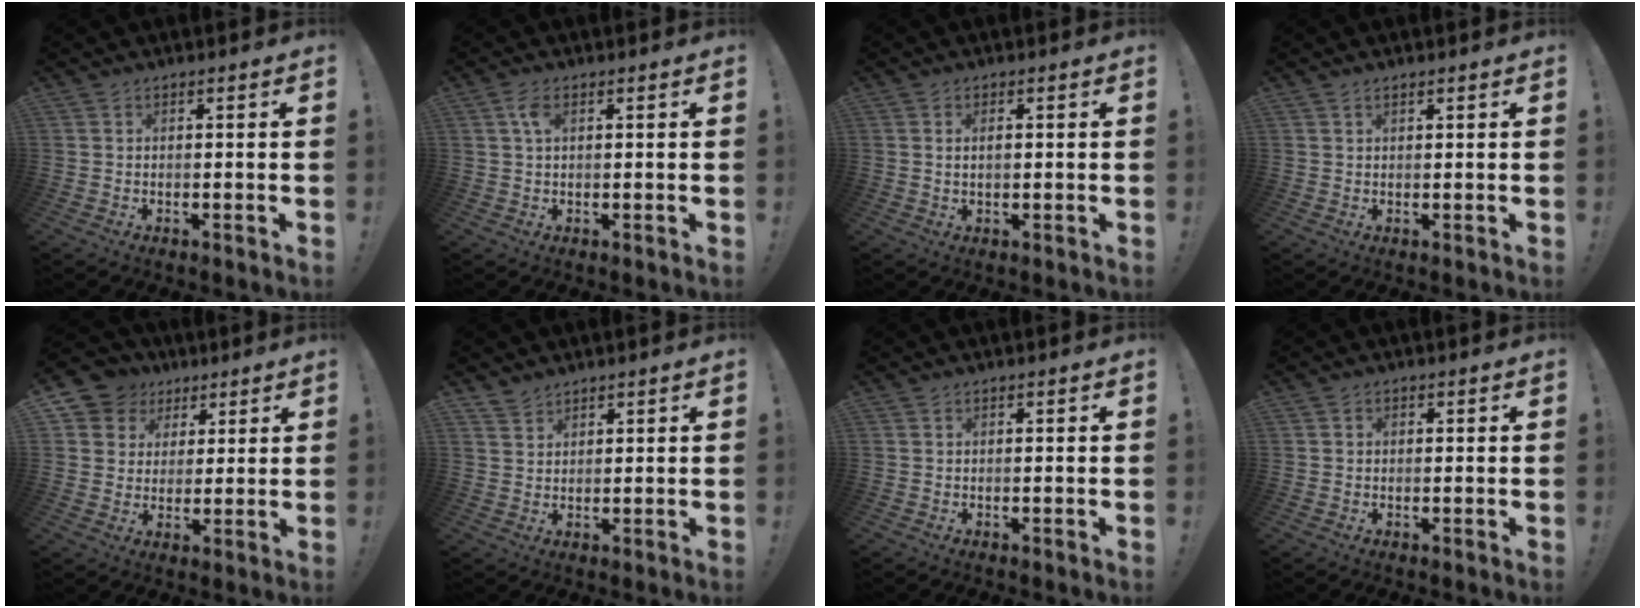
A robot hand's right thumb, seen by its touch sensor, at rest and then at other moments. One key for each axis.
{"total": 3.8, "fx": 1.3, "fy": 1.8, "fz": 3.1, "tx": -0.051, "ty": 0.000, "tz": 0.020}
{"total": 1.7, "fx": 0.2, "fy": 0.6, "fz": 1.5, "tx": -0.030, "ty": 0.002, "tz": 0.003}
{"total": 0.7, "fx": 0.6, "fy": 0.2, "fz": 0.3, "tx": 0.002, "ty": -0.004, "tz": 0.010}
{"total": 8.4, "fx": 3.5, "fy": 7.5, "fz": 1.4, "tx": -0.025, "ty": -0.018, "tz": 0.072}
{"total": 3.0, "fx": 2.7, "fy": 1.2, "fz": 0.3, "tx": 0.002, "ty": -0.018, "tz": 0.051}
{"total": 0.0}
{"total": 0.9, "fx": -0.1, "fy": 0.8, "fz": 0.3, "tx": -0.005, "ty": 0.002, "tz": -0.002}